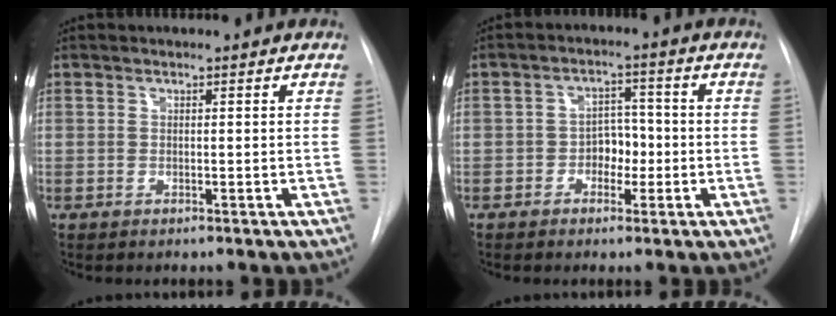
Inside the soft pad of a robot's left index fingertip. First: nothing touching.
{"total": 4.0, "force": [-1.1, 2.9, 2.6], "torque": [-0.034, 0.011, -0.018]}